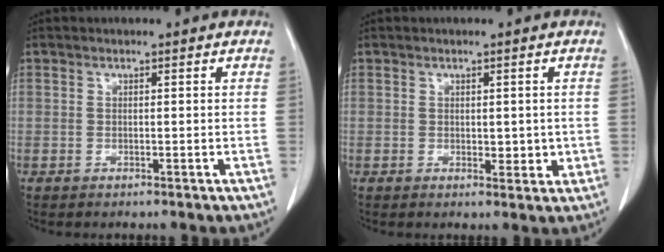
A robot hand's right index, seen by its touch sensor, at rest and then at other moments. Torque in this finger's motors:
{"motor_torque": [-0.06, 0.03, 0.02, 0.00]}